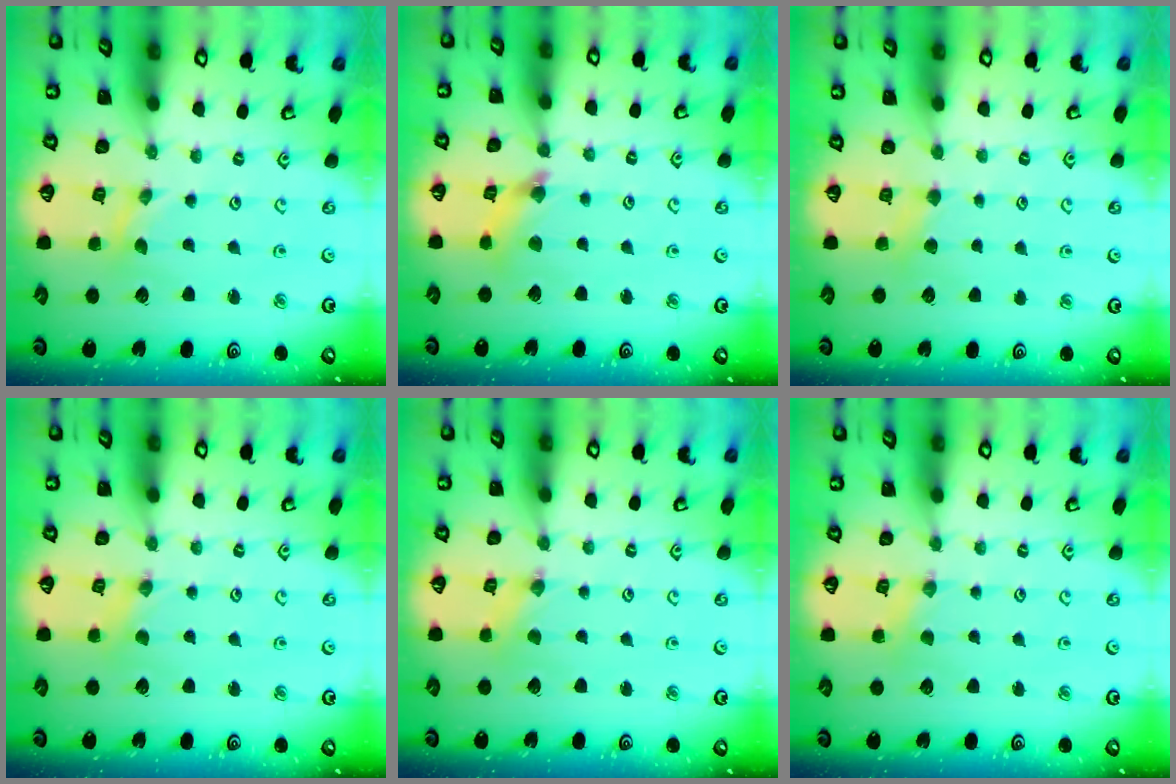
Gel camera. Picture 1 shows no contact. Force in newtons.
{"total": 5.5, "press": 5.5, "slide": 0.5}
{"total": 2.9, "press": 2.8, "slide": 0.5}
{"total": 0.6, "press": 0.6, "slide": 0.1}
{"total": 0.0}
{"total": 1.6, "press": 1.6, "slide": 0.3}